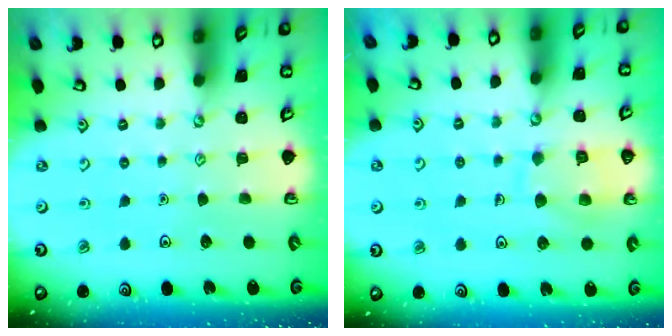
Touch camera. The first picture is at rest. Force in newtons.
{"total": 10.7, "press": 10.7, "slide": 1.0}